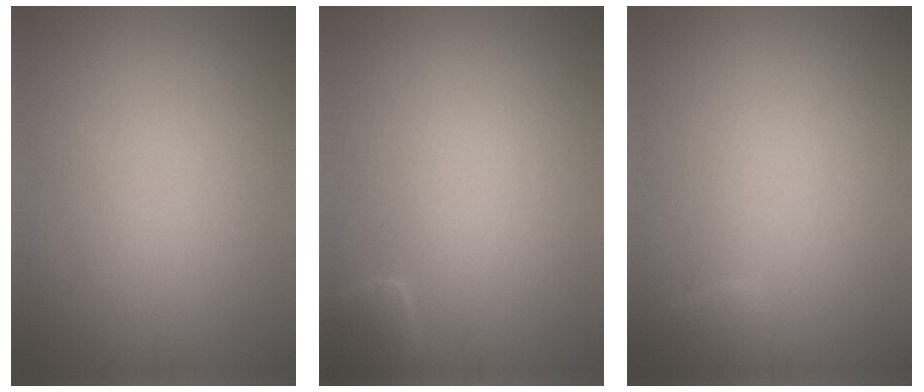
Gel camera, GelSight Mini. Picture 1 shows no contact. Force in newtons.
{"total": 1.7, "press": 1.7, "slide": 0.2}
{"total": 1.1, "press": 1.1, "slide": 0.1}